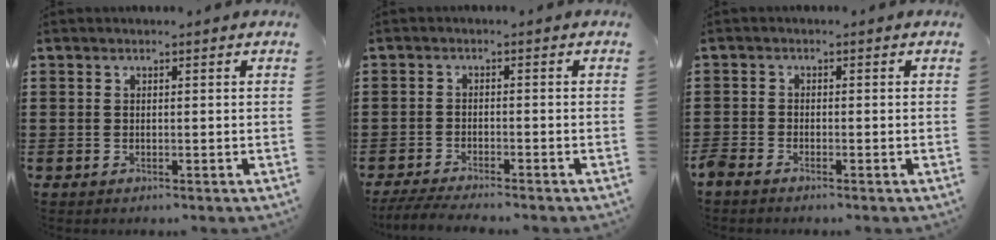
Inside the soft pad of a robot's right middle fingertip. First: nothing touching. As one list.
[{"total": 3.2, "force": [-3.0, 0.0, 1.0], "torque": [-0.024, -0.005, -0.062]}, {"total": 1.3, "force": [-1.1, 0.2, 0.5], "torque": [-0.026, -0.003, -0.027]}]